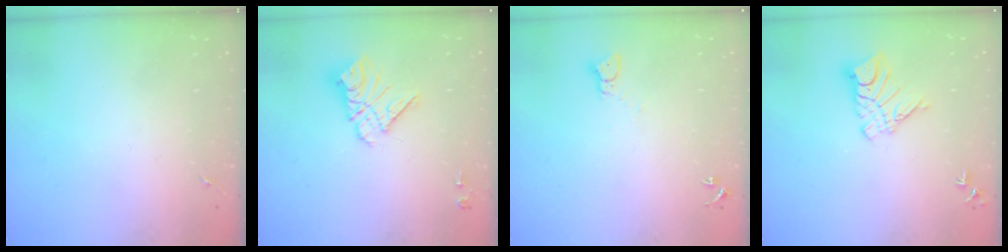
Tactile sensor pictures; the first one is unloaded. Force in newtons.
{"total": 12.7, "press": 12.6, "slide": 1.1}
{"total": 2.3, "press": 2.3, "slide": 0.2}
{"total": 10.5, "press": 10.4, "slide": 1.0}